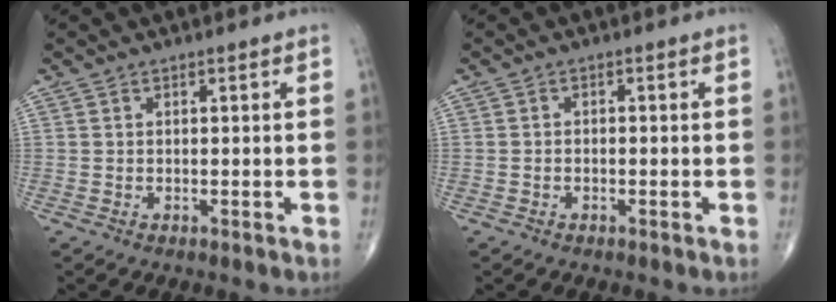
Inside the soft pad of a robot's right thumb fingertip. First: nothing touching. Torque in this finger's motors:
{"motor_torque": [-0.35, -0.37, -0.03, 0.08, -0.01]}